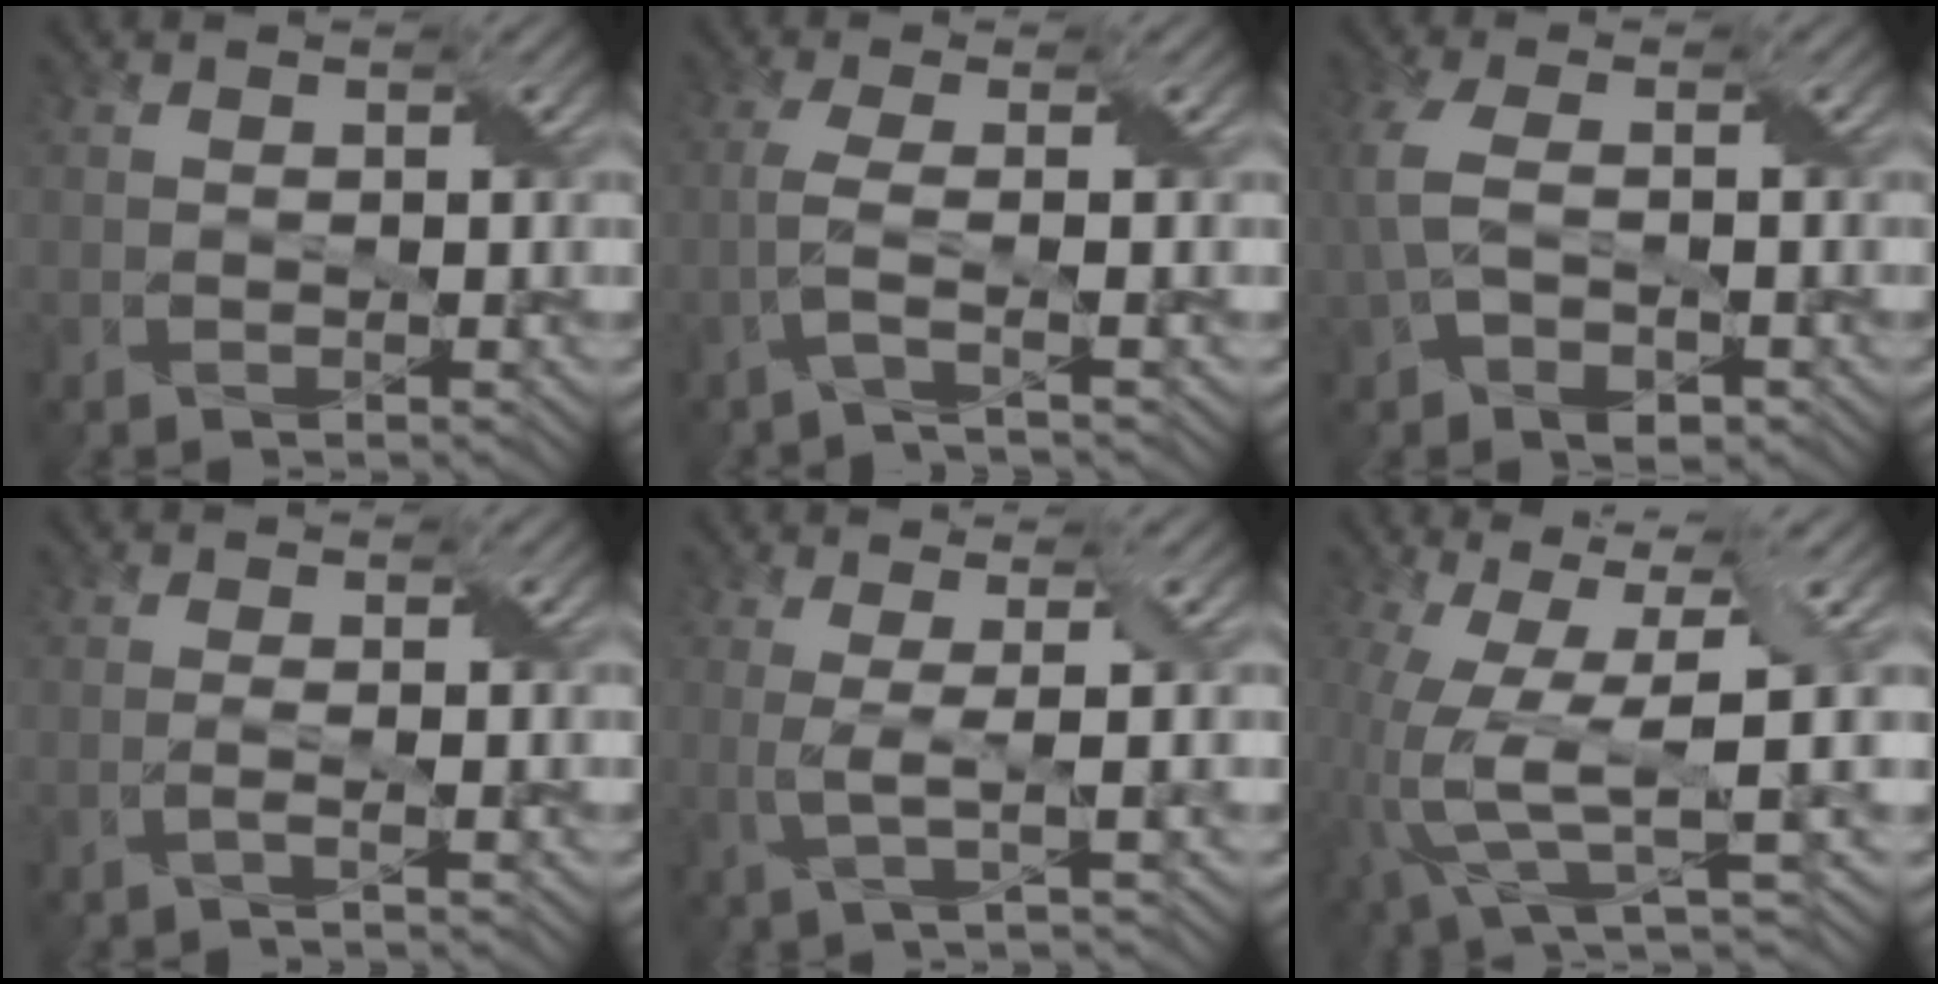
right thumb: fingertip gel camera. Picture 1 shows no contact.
{"total": 2.9, "force": [-1.0, 0.4, 2.7], "torque": [-0.053, 0.005, -0.039]}
{"total": 6.4, "force": [-0.4, 3.8, 5.1], "torque": [-0.132, -0.005, -0.002]}
{"total": 1.1, "force": [-0.2, 0.2, 1.0], "torque": [-0.014, -0.003, -0.016]}
{"total": 3.0, "force": [0.6, 0.3, 3.0], "torque": [-0.061, 0.003, 0.005]}
{"total": 11.6, "force": [-1.1, 3.4, 11.1], "torque": [-0.250, -0.012, -0.006]}